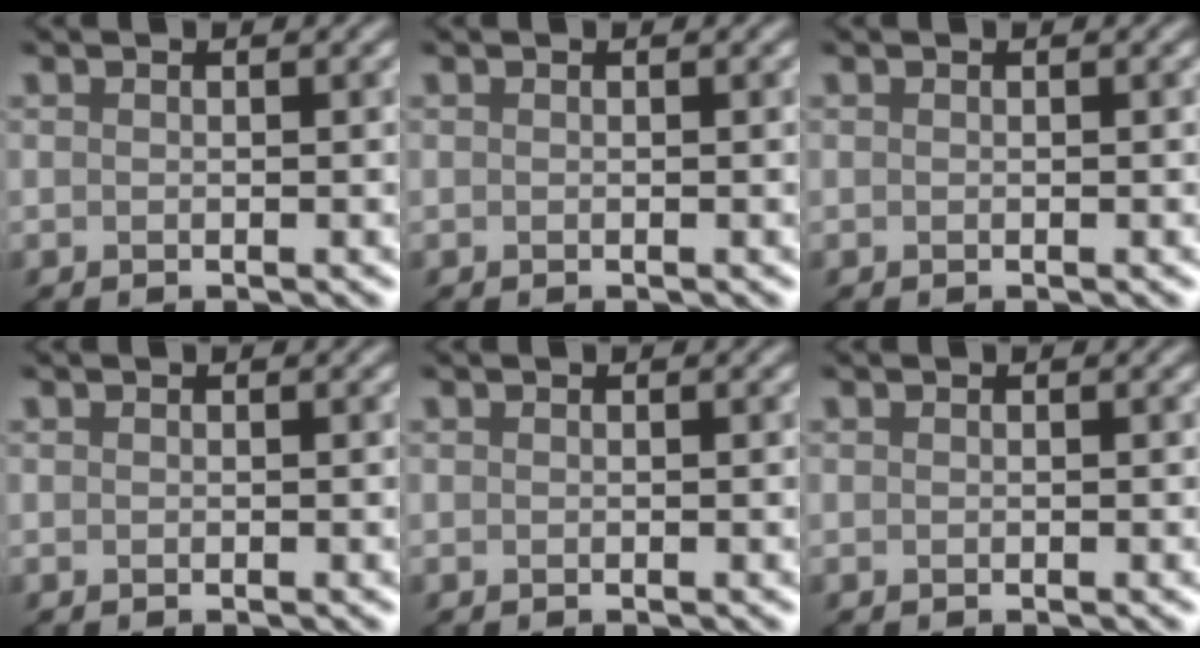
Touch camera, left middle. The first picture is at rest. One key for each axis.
{"total": 0.0}
{"total": 0.0}
{"total": 0.0}
{"total": 0.0}
{"total": 0.0}